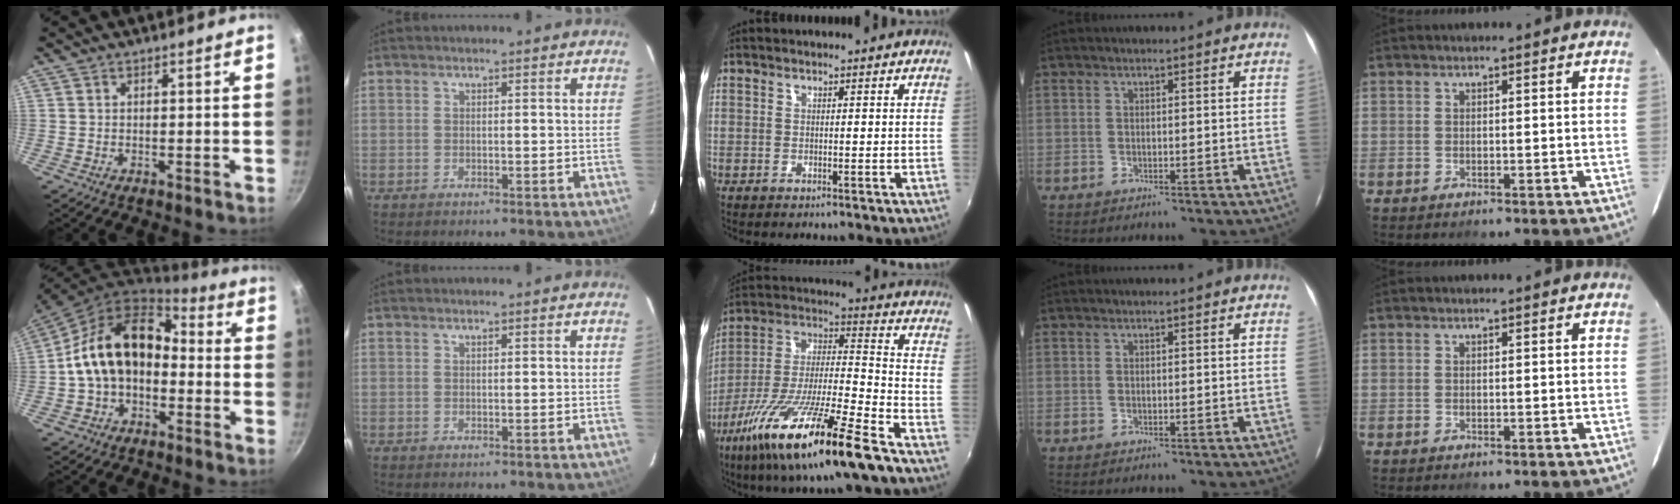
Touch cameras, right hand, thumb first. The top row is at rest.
{"thumb": {"total": 16.1, "force": [-1.2, 11.4, 11.4], "torque": [-0.175, 0.059, -0.032]}, "middle": {"total": 22.7, "force": [-14.1, 2.4, 17.6], "torque": [-0.321, -0.042, -0.252]}}